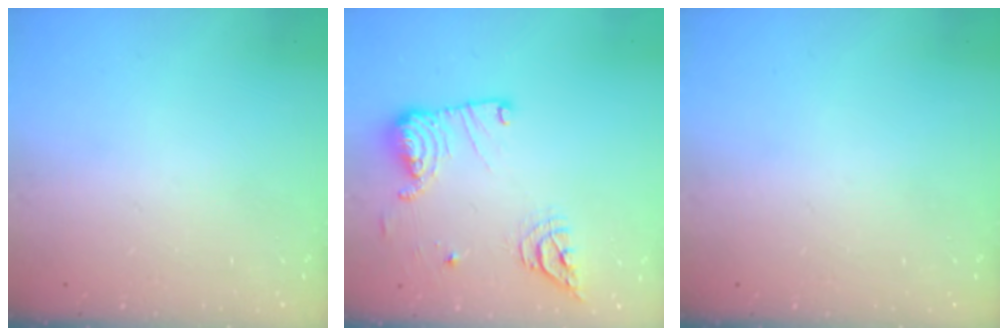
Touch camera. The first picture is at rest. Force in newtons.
{"total": 15.8, "press": 15.0, "slide": 4.9}
{"total": 0.0}